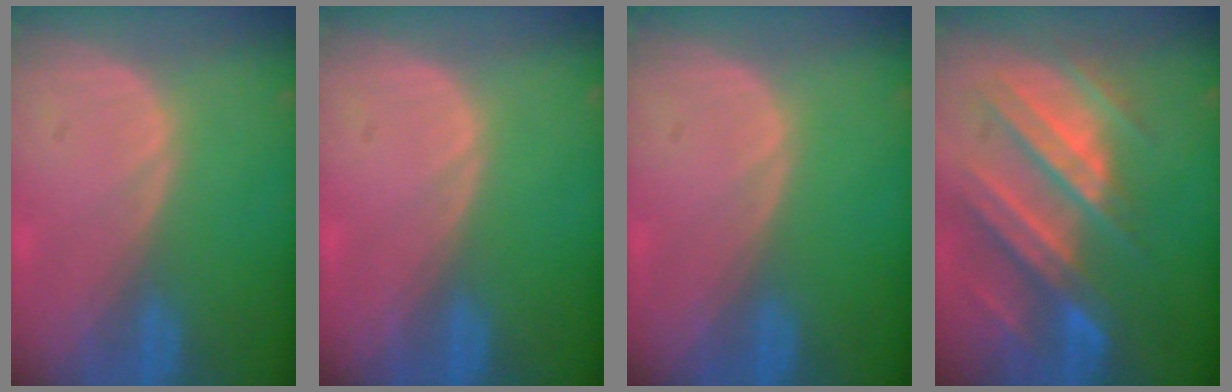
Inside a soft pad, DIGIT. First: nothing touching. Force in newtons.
{"total": 0.0}
{"total": 0.0}
{"total": 11.1, "press": 9.8, "slide": 5.0}